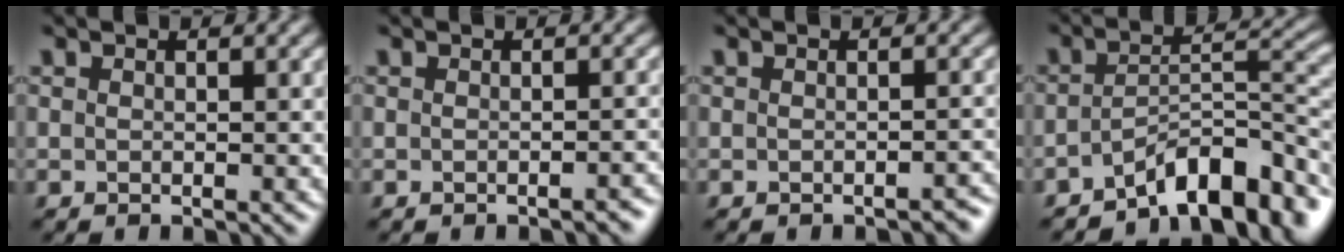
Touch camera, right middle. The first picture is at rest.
{"total": 1.2, "force": [-0.9, 0.3, 0.7], "torque": [-0.006, 0.003, -0.012]}
{"total": 1.2, "force": [-1.1, 0.2, 0.4], "torque": [-0.004, 0.003, -0.013]}
{"total": 7.9, "force": [-5.2, 2.8, 5.3], "torque": [-0.063, 0.005, -0.088]}